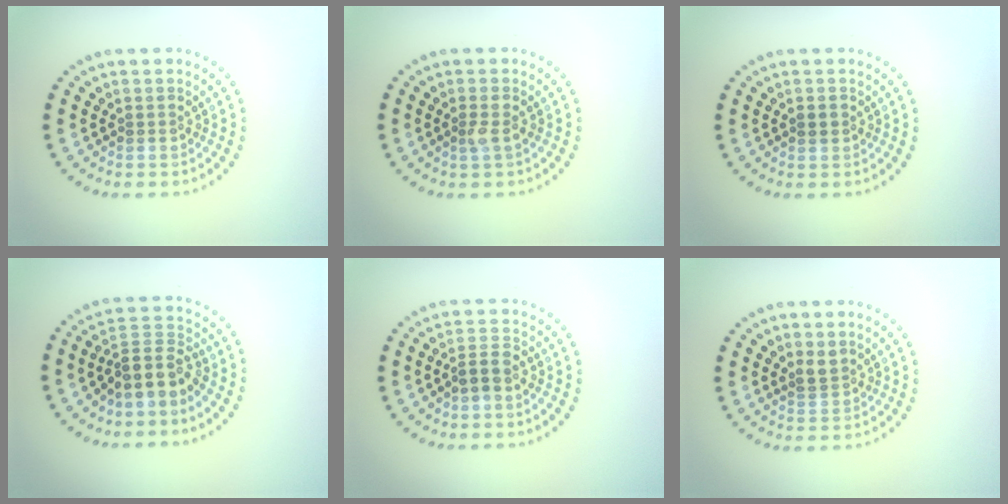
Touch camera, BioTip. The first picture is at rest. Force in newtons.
{"total": 1.2, "press": 1.1, "slide": 0.4}
{"total": 1.3, "press": 1.3, "slide": 0.1}
{"total": 3.8, "press": 3.1, "slide": 2.1}
{"total": 1.9, "press": 1.6, "slide": 1.1}
{"total": 1.6, "press": 1.3, "slide": 1.1}